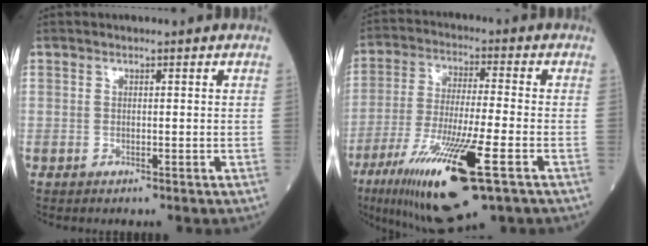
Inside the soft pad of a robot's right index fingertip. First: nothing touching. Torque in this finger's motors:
{"motor_torque": [2.03, -0.11, 1.06, 0.21]}